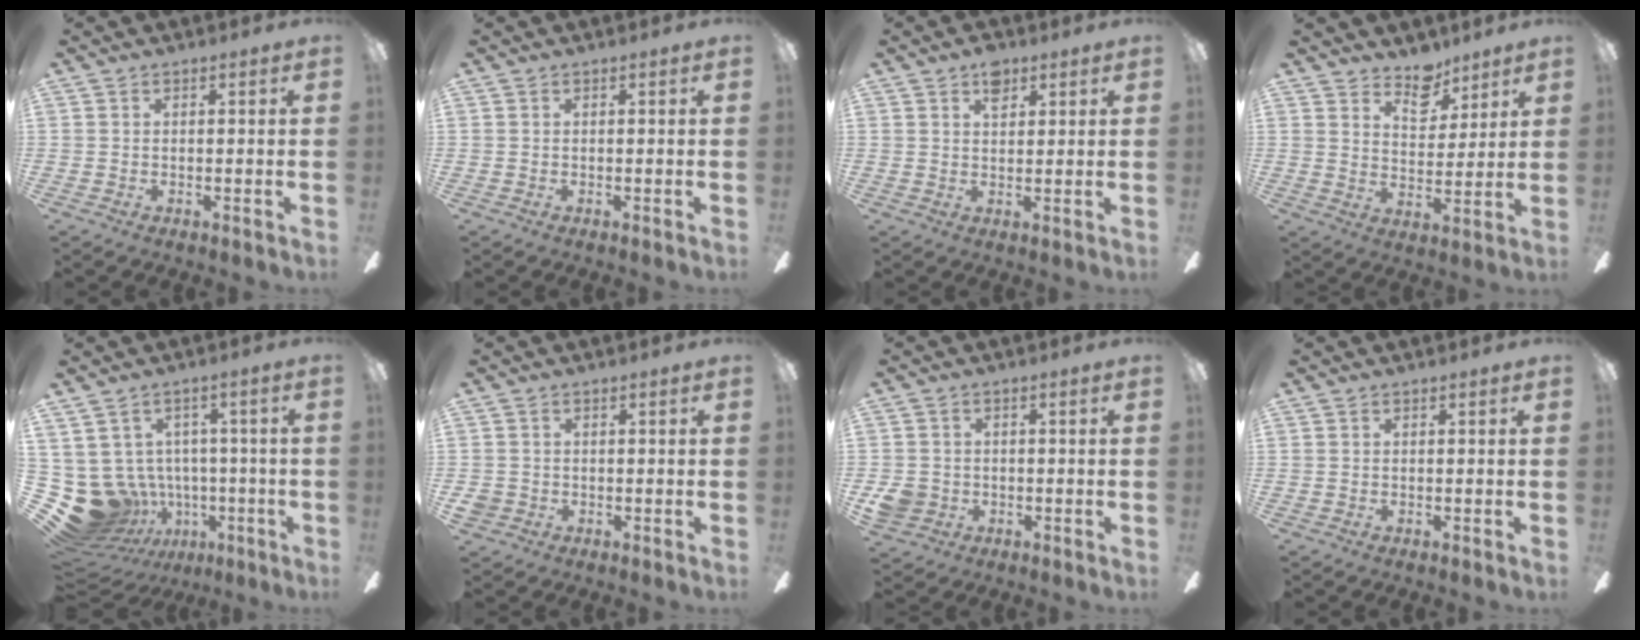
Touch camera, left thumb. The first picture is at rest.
{"total": 0.0}
{"total": 4.6, "force": [2.8, 2.6, 2.6], "torque": [-0.032, -0.006, 0.046]}
{"total": 8.5, "force": [6.6, 4.5, 2.8], "torque": [-0.038, -0.038, 0.120]}
{"total": 13.1, "force": [-2.7, 11.8, 4.8], "torque": [-0.147, 0.000, -0.020]}
{"total": 2.5, "force": [-0.5, 2.4, 0.6], "torque": [-0.011, 0.005, -0.009]}
{"total": 5.0, "force": [-1.0, 4.6, 1.7], "torque": [-0.039, 0.009, -0.017]}
{"total": 0.0}